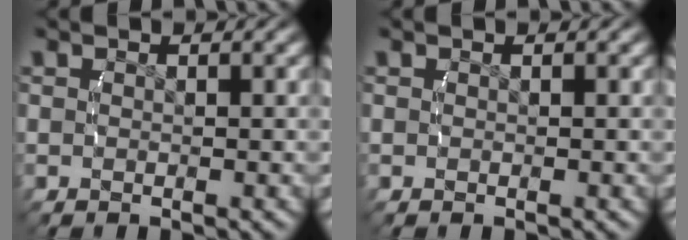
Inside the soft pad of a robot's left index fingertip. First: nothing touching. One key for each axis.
{"total": 0.0}